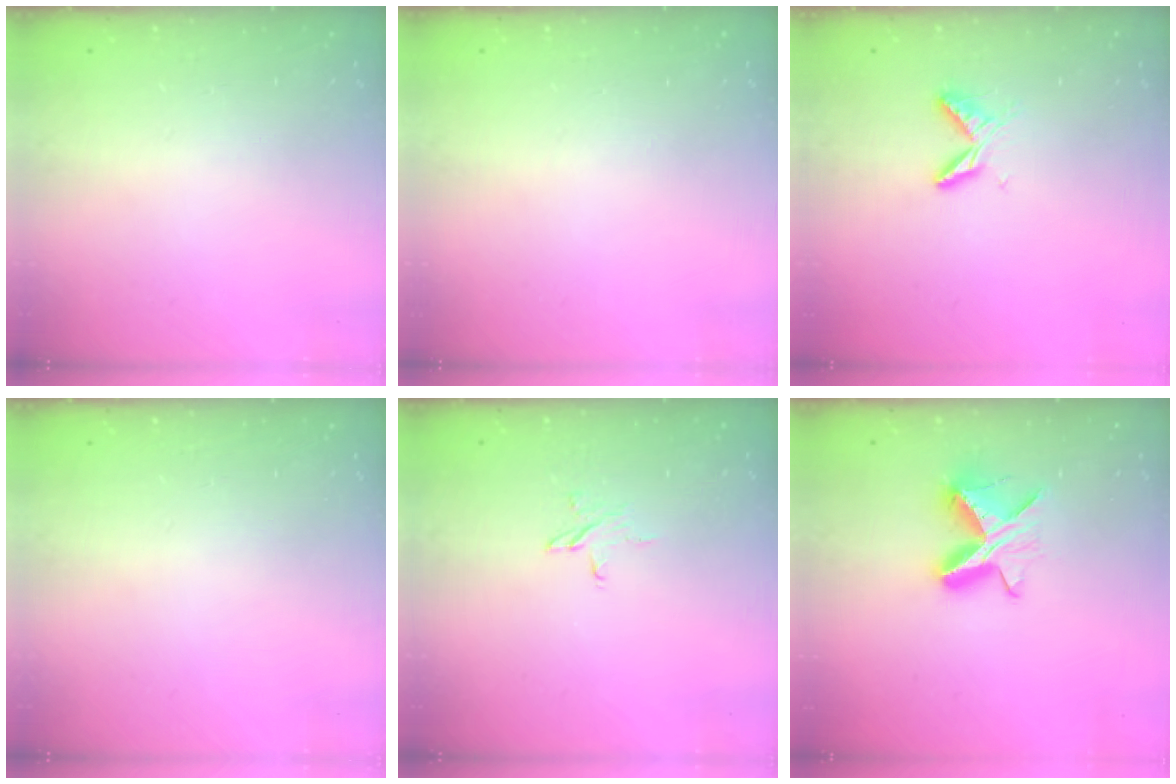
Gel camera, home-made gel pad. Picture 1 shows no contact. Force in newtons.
{"total": 0.0}
{"total": 6.3, "press": 6.2, "slide": 0.7}
{"total": 0.0}
{"total": 4.1, "press": 4.1, "slide": 0.4}
{"total": 9.1, "press": 9.1, "slide": 0.5}